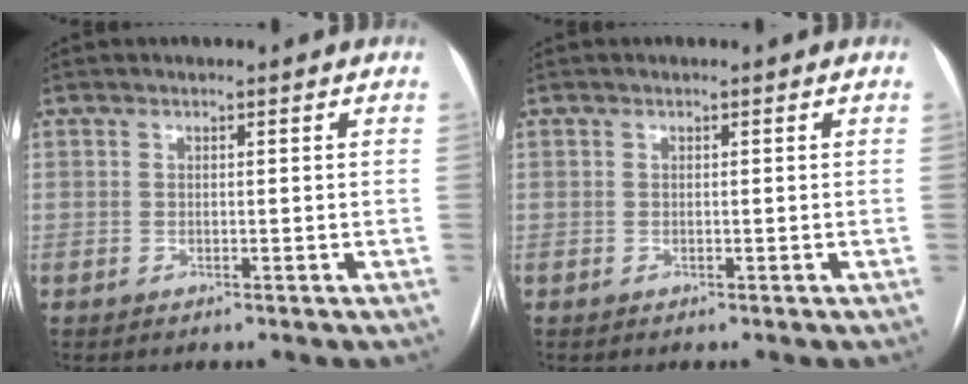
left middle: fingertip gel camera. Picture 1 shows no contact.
{"total": 0.0}